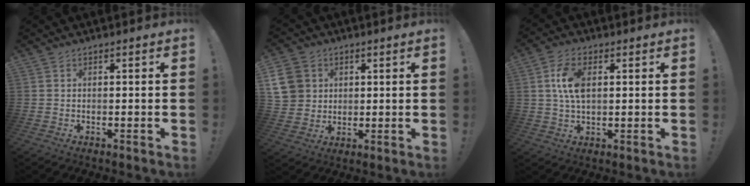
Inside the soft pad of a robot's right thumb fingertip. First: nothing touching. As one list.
[{"total": 10.6, "force": [3.3, 9.3, 3.7], "torque": [-0.061, -0.010, 0.071]}, {"total": 8.6, "force": [1.9, 4.9, 6.8], "torque": [-0.133, -0.002, 0.031]}]